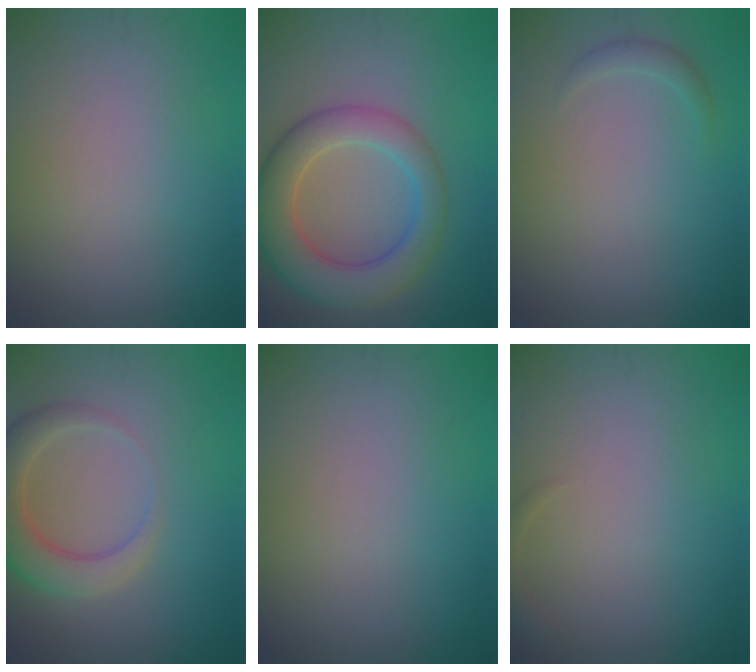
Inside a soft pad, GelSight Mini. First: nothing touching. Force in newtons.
{"total": 6.8, "press": 6.8, "slide": 0.5}
{"total": 0.9, "press": 0.9, "slide": 0.0}
{"total": 4.6, "press": 4.6, "slide": 0.4}
{"total": 0.0}
{"total": 1.0, "press": 1.0, "slide": 0.1}